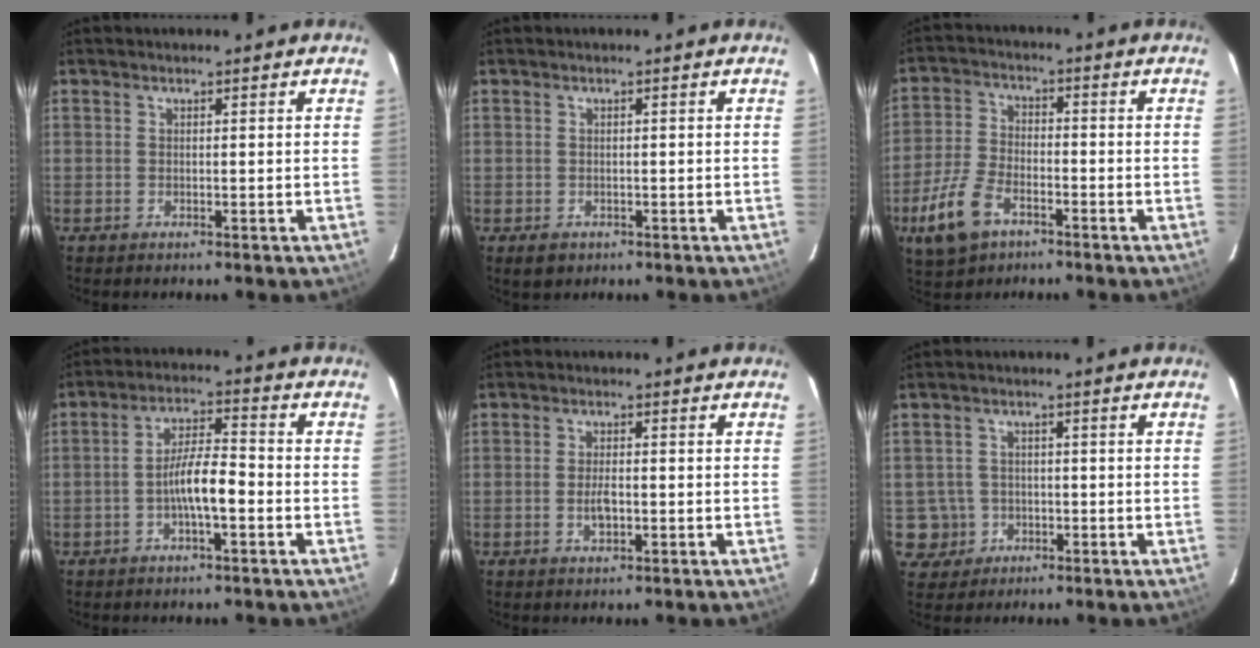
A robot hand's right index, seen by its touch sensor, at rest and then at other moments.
{"total": 2.6, "force": [-0.9, 2.3, 0.8], "torque": [-0.018, -0.002, -0.008]}
{"total": 10.3, "force": [-5.6, 5.8, 6.5], "torque": [-0.156, -0.002, -0.106]}
{"total": 6.8, "force": [-2.4, 1.3, 6.2], "torque": [-0.118, 0.010, -0.043]}
{"total": 3.0, "force": [-0.8, 1.4, 2.5], "torque": [-0.047, -0.002, -0.013]}
{"total": 5.3, "force": [-1.3, 5.1, 0.3], "torque": [-0.013, 0.022, -0.012]}